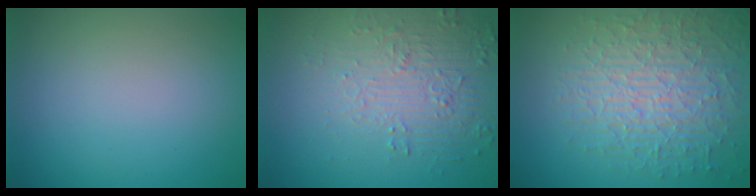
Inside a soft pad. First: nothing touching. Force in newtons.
{"total": 4.9, "press": 3.6, "slide": 3.4}
{"total": 8.4, "press": 6.0, "slide": 5.8}